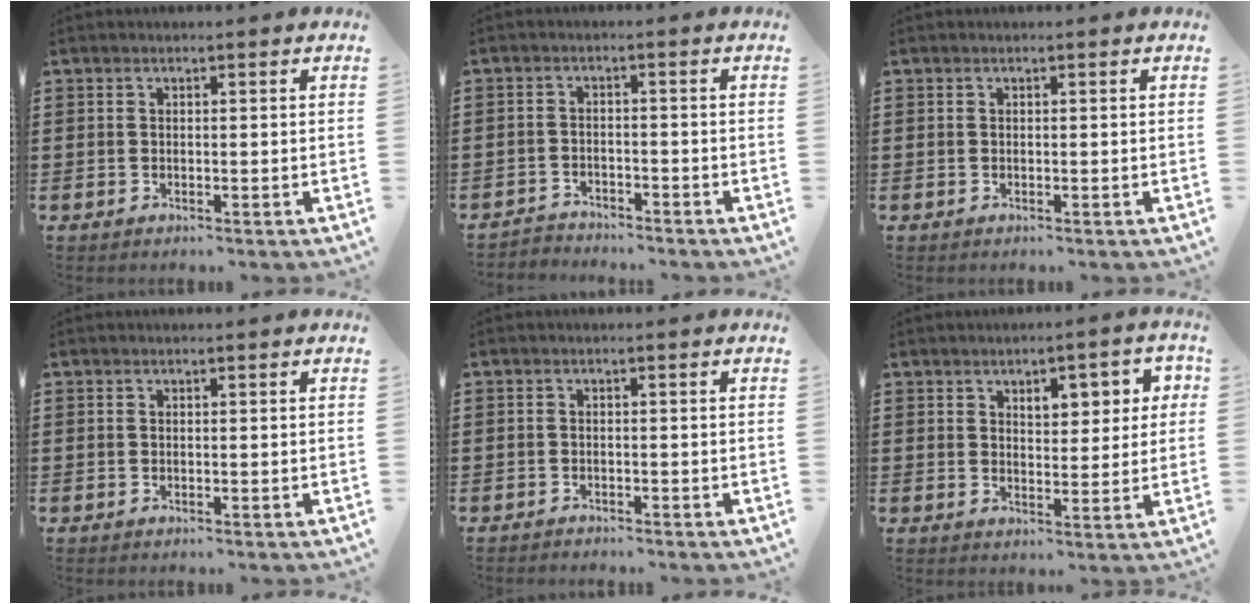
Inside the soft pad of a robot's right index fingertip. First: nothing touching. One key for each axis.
{"total": 2.5, "fx": -2.5, "fy": 0.4, "fz": -0.3, "tx": -0.004, "ty": 0.001, "tz": -0.055}
{"total": 0.0}
{"total": 0.0}
{"total": 1.0, "fx": -1.0, "fy": 0.2, "fz": -0.1, "tx": -0.001, "ty": 0.003, "tz": -0.023}
{"total": 4.8, "fx": 2.1, "fy": 2.6, "fz": 3.5, "tx": -0.052, "ty": 0.003, "tz": 0.028}